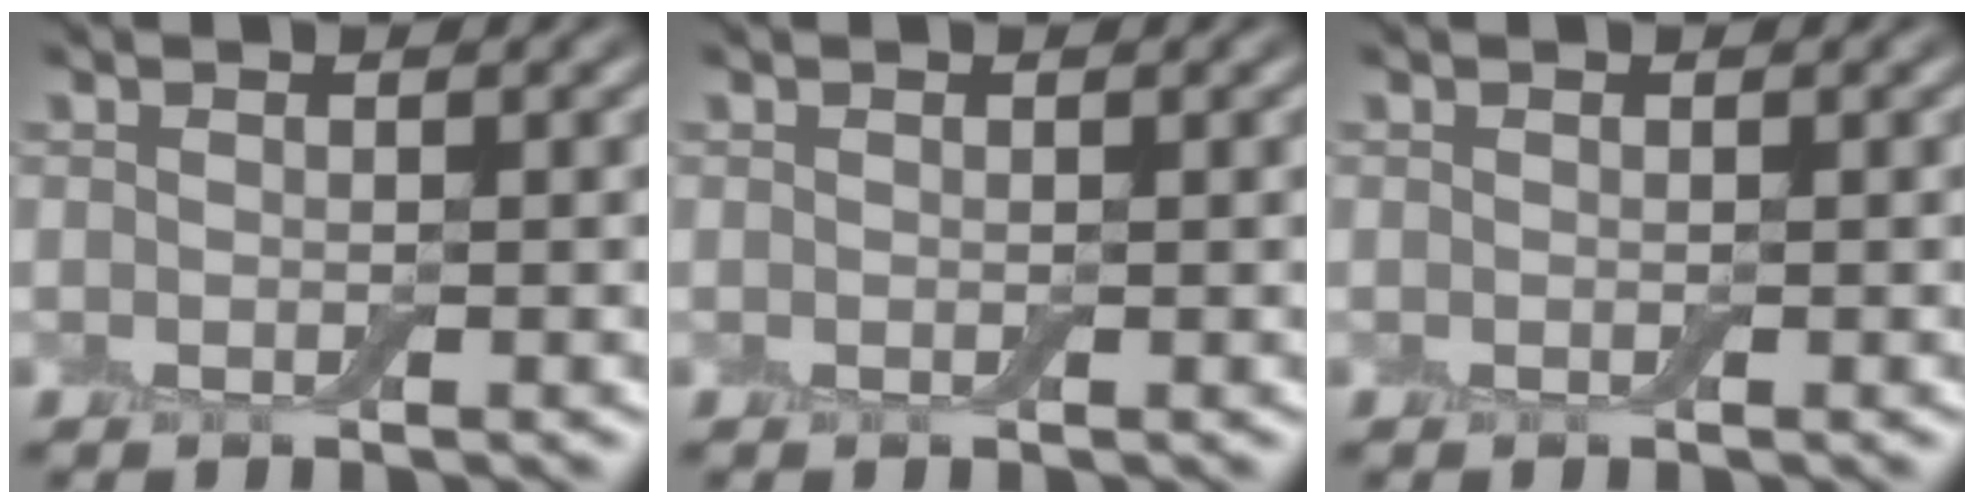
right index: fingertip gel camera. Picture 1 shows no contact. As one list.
[{"total": 0.0}, {"total": 0.0}]